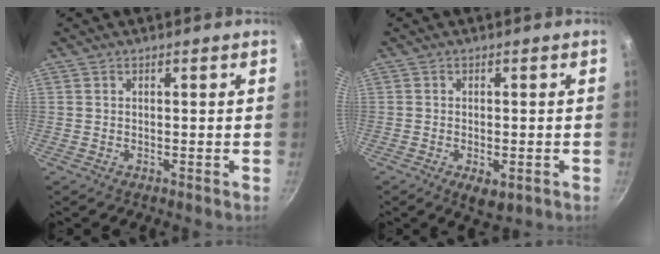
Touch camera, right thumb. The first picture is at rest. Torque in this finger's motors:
{"motor_torque": [-0.25, 0.19, -0.17, 0.09, 0.02]}